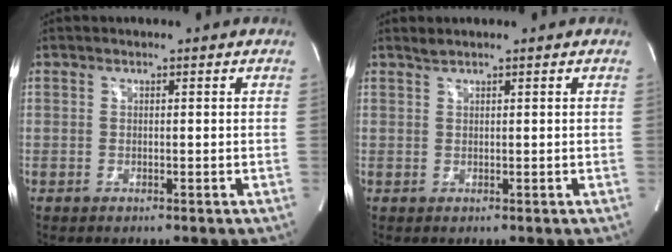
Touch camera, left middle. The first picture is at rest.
{"total": 0.7, "force": [0.7, -0.1, 0.1], "torque": [-0.008, 0.004, 0.018]}